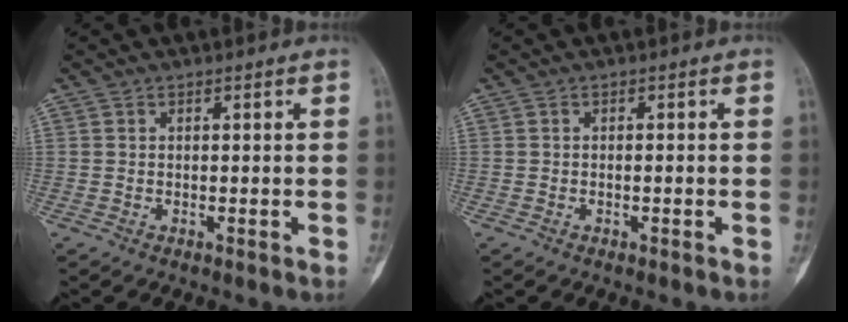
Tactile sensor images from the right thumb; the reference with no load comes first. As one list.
[{"total": 0.7, "force": [-0.2, 0.1, 0.6], "torque": [-0.011, 0.003, -0.001]}]